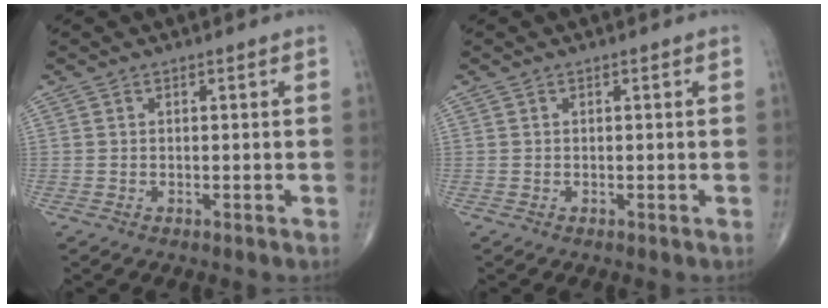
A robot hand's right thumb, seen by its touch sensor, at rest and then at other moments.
{"total": 0.0}